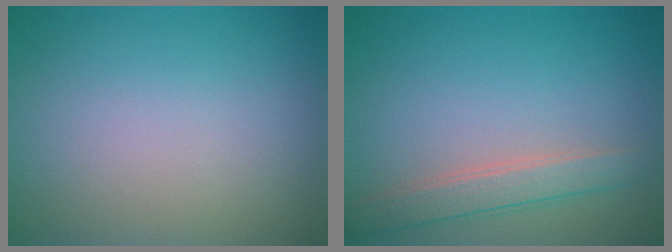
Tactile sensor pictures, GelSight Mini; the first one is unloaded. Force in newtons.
{"total": 2.6, "press": 2.6, "slide": 0.1}